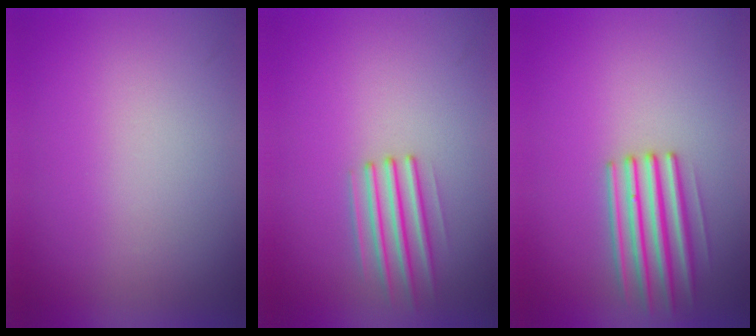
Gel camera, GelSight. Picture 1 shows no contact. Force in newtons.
{"total": 2.2}
{"total": 3.2}